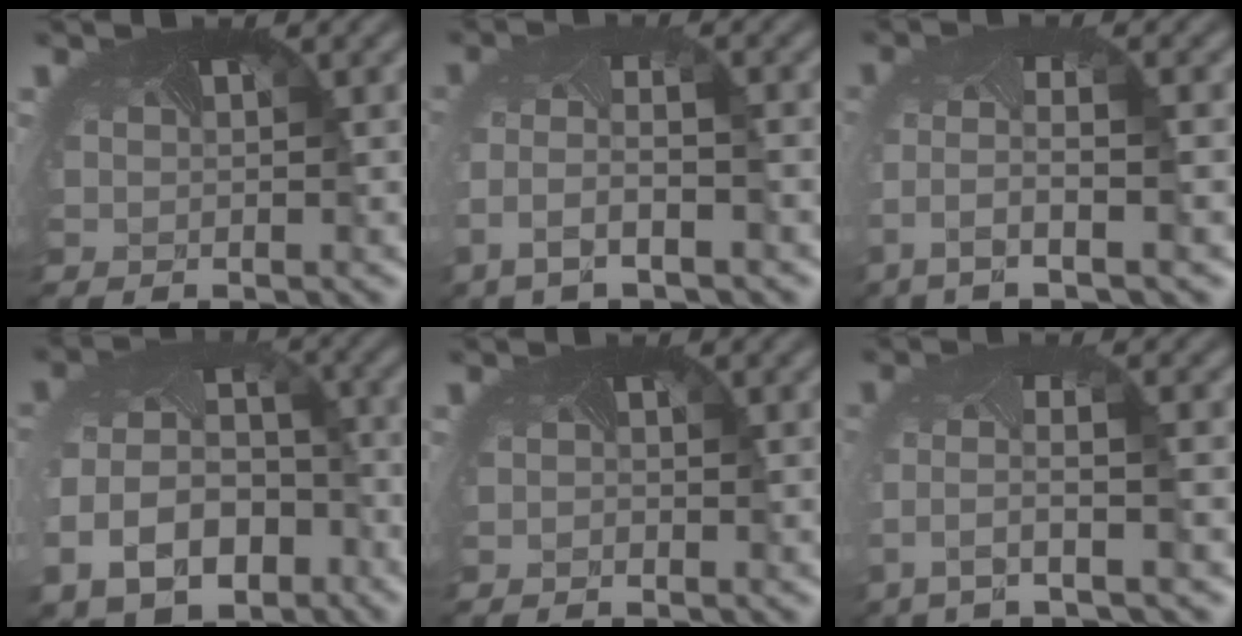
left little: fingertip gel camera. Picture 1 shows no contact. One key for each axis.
{"total": 4.2, "fx": -2.3, "fy": 1.4, "fz": 3.2, "tx": -0.102, "ty": -0.013, "tz": -0.043}
{"total": 4.4, "fx": -2.3, "fy": 1.1, "fz": 3.6, "tx": -0.109, "ty": -0.013, "tz": -0.045}
{"total": 8.5, "fx": -4.2, "fy": 6.1, "fz": 4.2, "tx": -0.116, "ty": -0.041, "tz": -0.059}
{"total": 0.7, "fx": -0.5, "fy": -0.2, "fz": -0.5, "tx": -0.004, "ty": -0.006, "tz": -0.007}
{"total": 3.2, "fx": -1.5, "fy": 0.4, "fz": 2.8, "tx": -0.085, "ty": -0.010, "tz": -0.029}